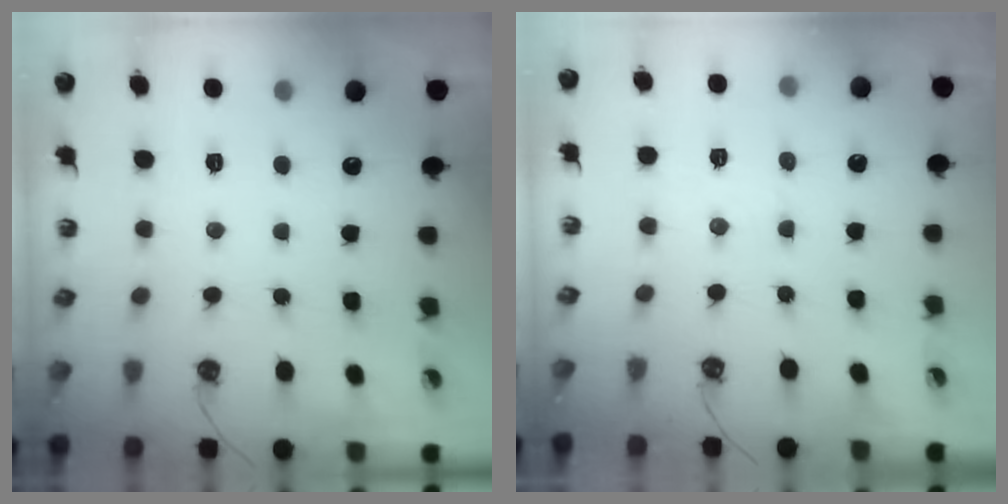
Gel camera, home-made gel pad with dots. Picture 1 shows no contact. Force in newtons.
{"total": 5.8, "press": 5.8, "slide": 0.7}